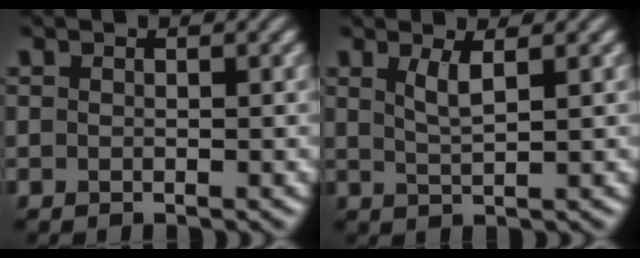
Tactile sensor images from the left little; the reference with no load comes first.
{"total": 2.1, "force": [1.0, 0.5, 1.8], "torque": [-0.034, -0.003, 0.019]}